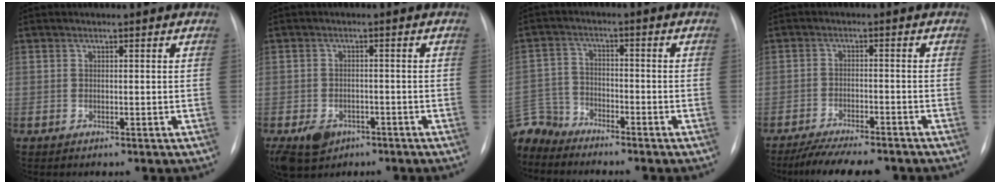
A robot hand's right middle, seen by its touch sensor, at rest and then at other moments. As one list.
[{"total": 6.3, "force": [-3.5, 4.5, 2.7], "torque": [-0.052, -0.001, -0.045]}, {"total": 7.3, "force": [-7.0, 2.2, 0.1], "torque": [-0.010, 0.005, -0.143]}, {"total": 11.1, "force": [-9.7, 1.9, 5.1], "torque": [-0.075, -0.007, -0.143]}]